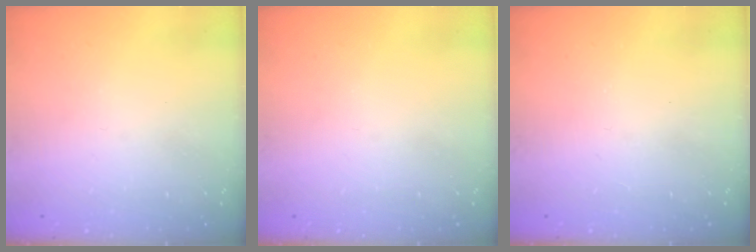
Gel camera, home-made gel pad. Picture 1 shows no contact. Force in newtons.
{"total": 0.0}
{"total": 3.6, "press": 3.6, "slide": 0.3}